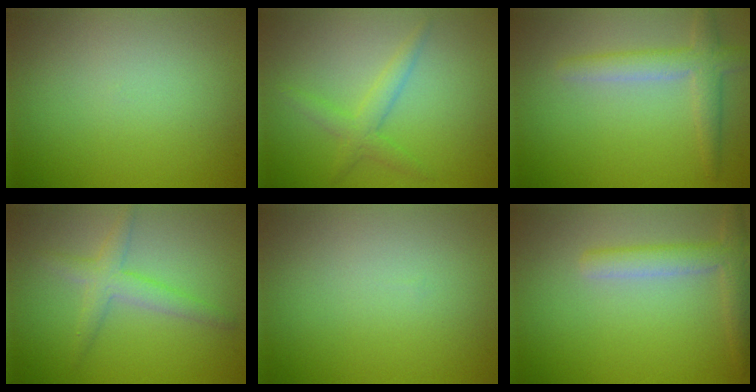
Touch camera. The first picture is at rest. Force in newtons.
{"total": 2.2, "press": 2.2, "slide": 0.1}
{"total": 3.0, "press": 3.0, "slide": 0.1}
{"total": 2.6, "press": 2.6, "slide": 0.2}
{"total": 0.0}
{"total": 3.0, "press": 3.0, "slide": 0.1}